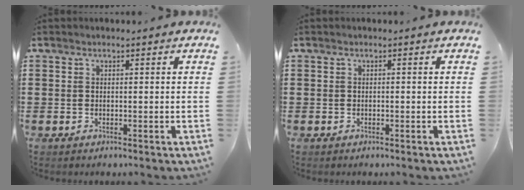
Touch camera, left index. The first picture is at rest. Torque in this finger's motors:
{"motor_torque": [-0.24, 0.02, -0.01, 0.00]}